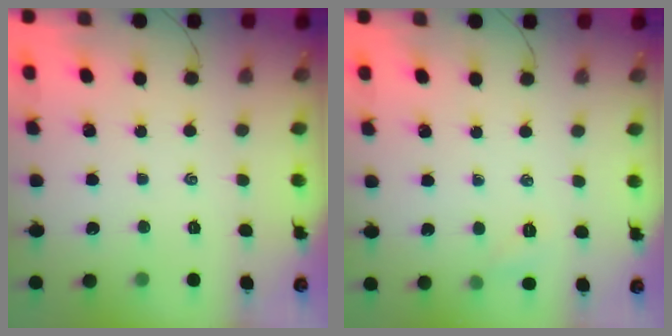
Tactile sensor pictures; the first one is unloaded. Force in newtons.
{"total": 4.2, "press": 4.0, "slide": 1.1}